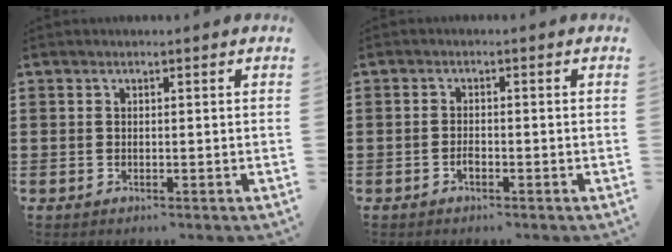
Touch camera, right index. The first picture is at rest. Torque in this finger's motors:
{"motor_torque": [1.03, 1.11, 0.12, 0.01]}